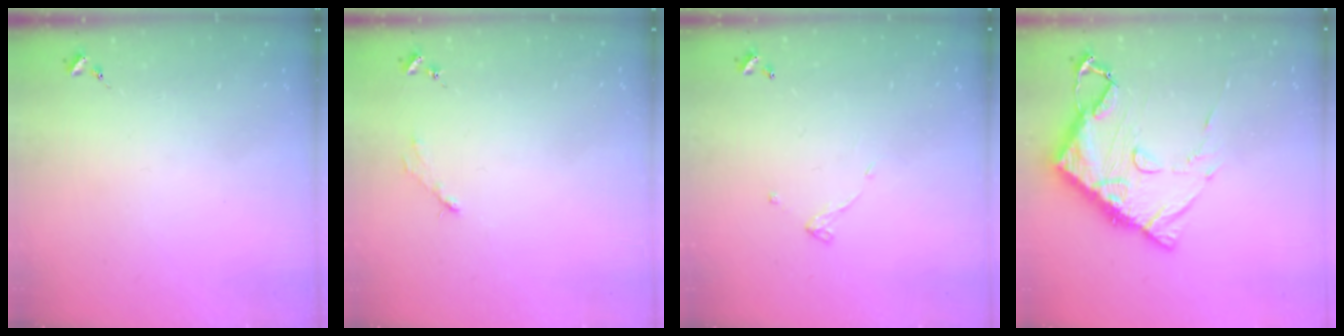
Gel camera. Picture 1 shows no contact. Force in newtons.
{"total": 2.6, "press": 2.6, "slide": 0.3}
{"total": 4.9, "press": 4.9, "slide": 0.2}
{"total": 14.3, "press": 14.2, "slide": 1.3}